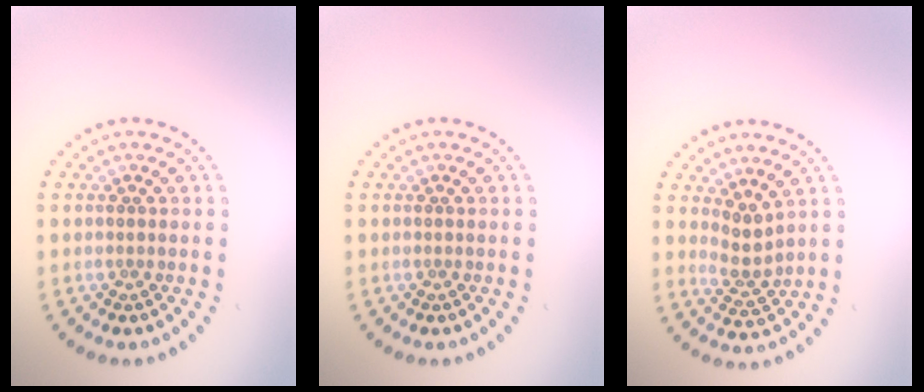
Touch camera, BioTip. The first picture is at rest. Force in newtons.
{"total": 0.0}
{"total": 2.3, "press": 1.6, "slide": 1.6}